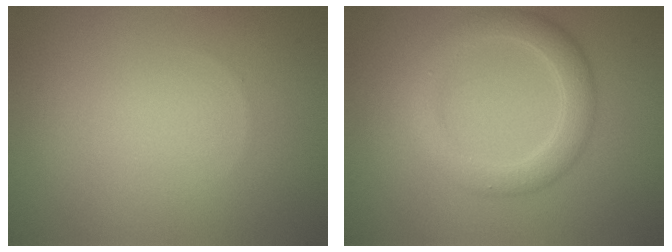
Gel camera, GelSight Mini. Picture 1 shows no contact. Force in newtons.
{"total": 3.7, "press": 3.7, "slide": 0.1}